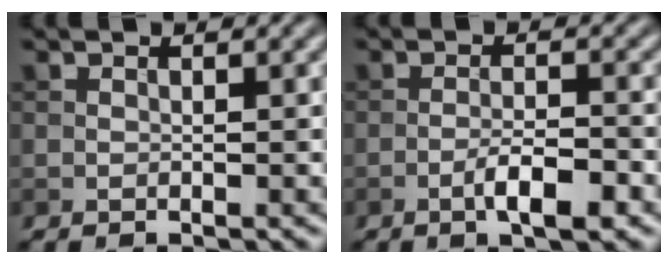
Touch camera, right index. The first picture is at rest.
{"total": 3.6, "force": [-1.7, 0.9, 3.0], "torque": [-0.057, 0.004, -0.032]}